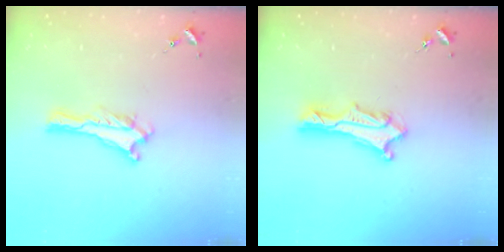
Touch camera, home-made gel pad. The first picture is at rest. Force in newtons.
{"total": 3.0, "press": 3.0, "slide": 0.2}